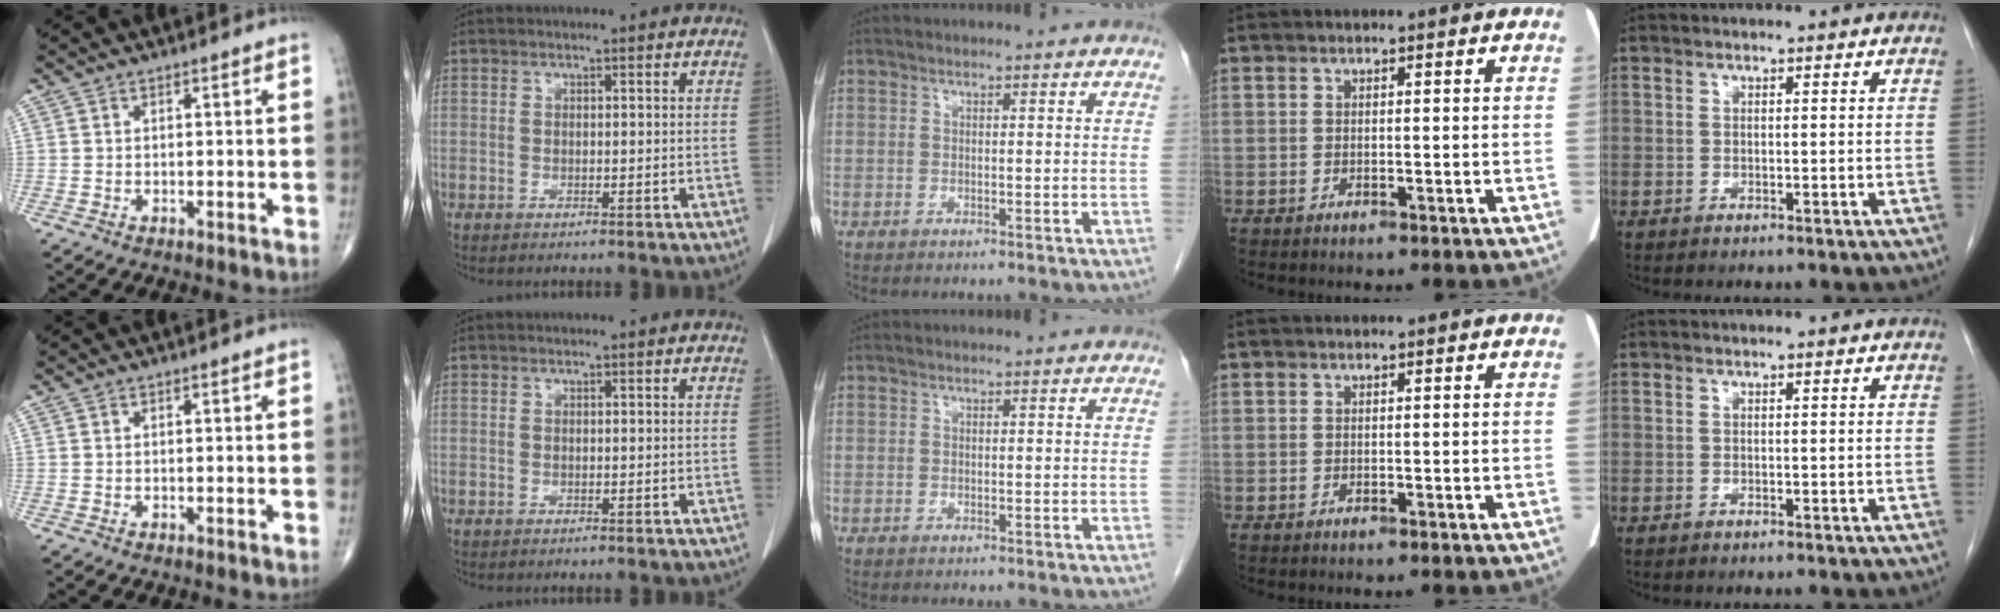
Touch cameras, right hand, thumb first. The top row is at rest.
{}